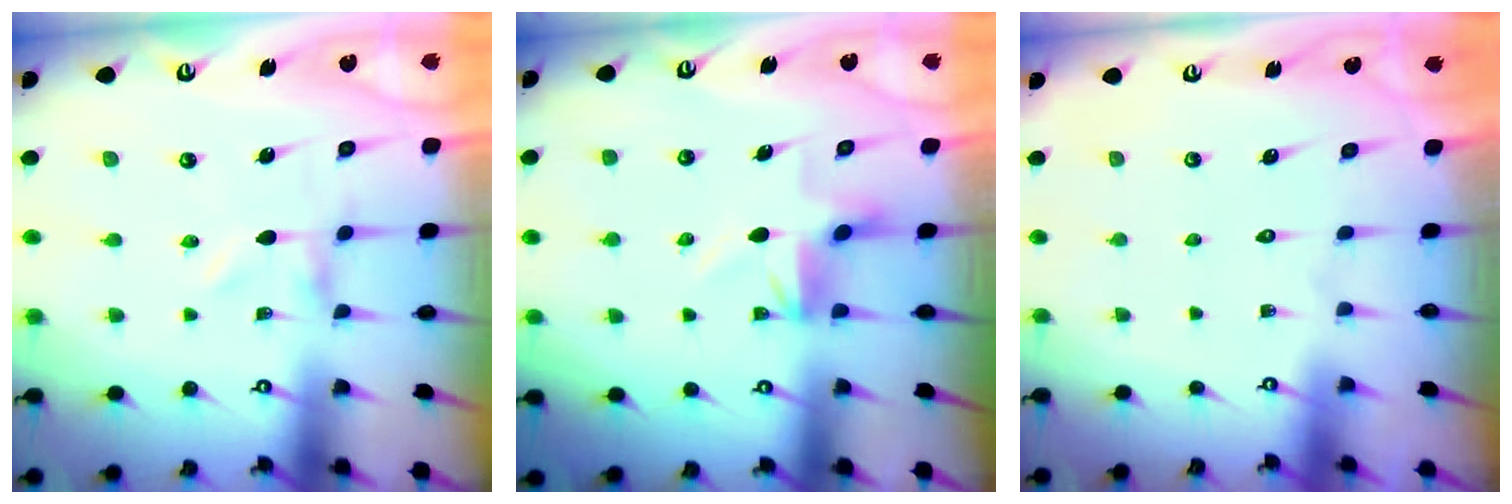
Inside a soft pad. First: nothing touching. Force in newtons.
{"total": 4.3, "press": 4.2, "slide": 0.3}
{"total": 1.6, "press": 1.5, "slide": 0.1}